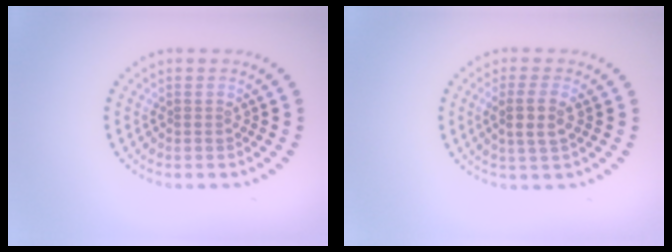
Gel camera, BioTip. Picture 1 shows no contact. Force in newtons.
{"total": 2.5, "press": 2.2, "slide": 1.2}